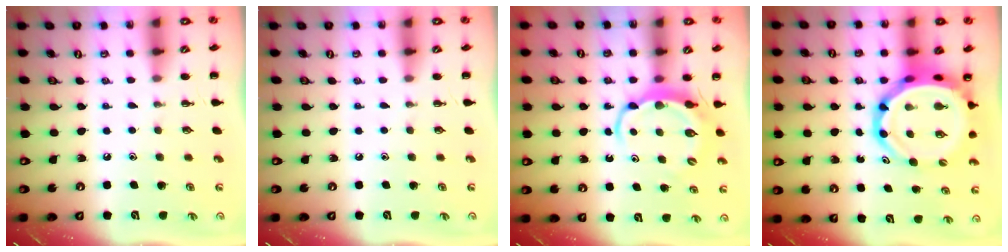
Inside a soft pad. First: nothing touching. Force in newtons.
{"total": 0.0}
{"total": 5.9, "press": 5.9, "slide": 0.5}
{"total": 11.0, "press": 10.6, "slide": 3.0}